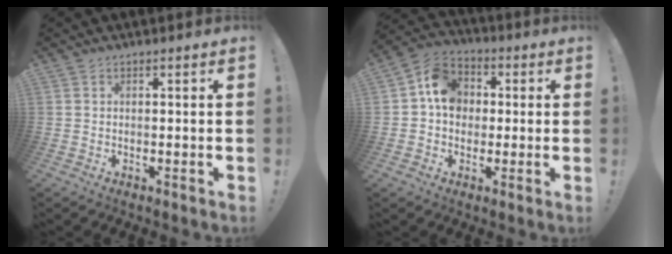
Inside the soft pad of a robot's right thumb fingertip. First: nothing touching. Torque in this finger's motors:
{"motor_torque": [0.74, 0.34, 0.43, -0.40, 0.00]}